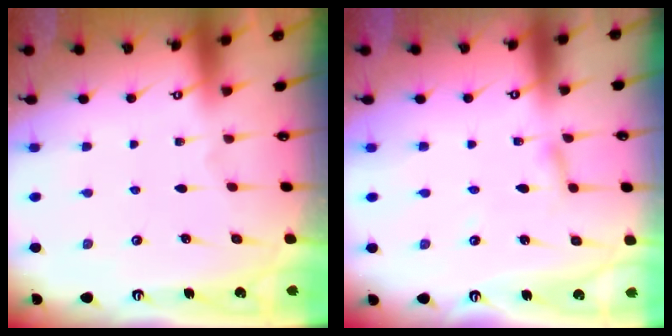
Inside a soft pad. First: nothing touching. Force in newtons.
{"total": 2.8, "press": 2.7, "slide": 0.3}